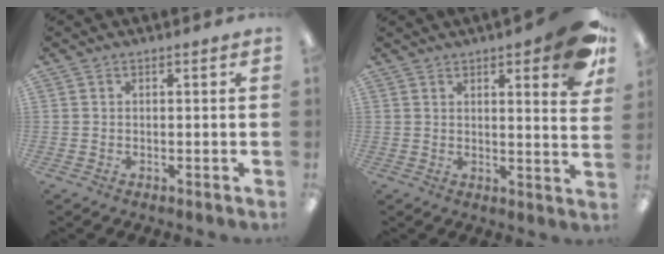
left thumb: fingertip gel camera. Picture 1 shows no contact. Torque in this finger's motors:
{"motor_torque": [1.60, 1.14, 1.36, -0.95, 0.10]}